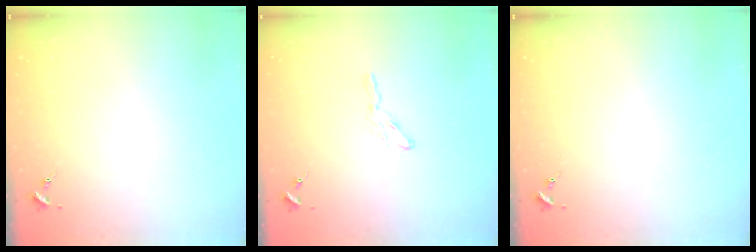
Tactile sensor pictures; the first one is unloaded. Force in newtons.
{"total": 3.9, "press": 3.8, "slide": 0.5}
{"total": 0.0}